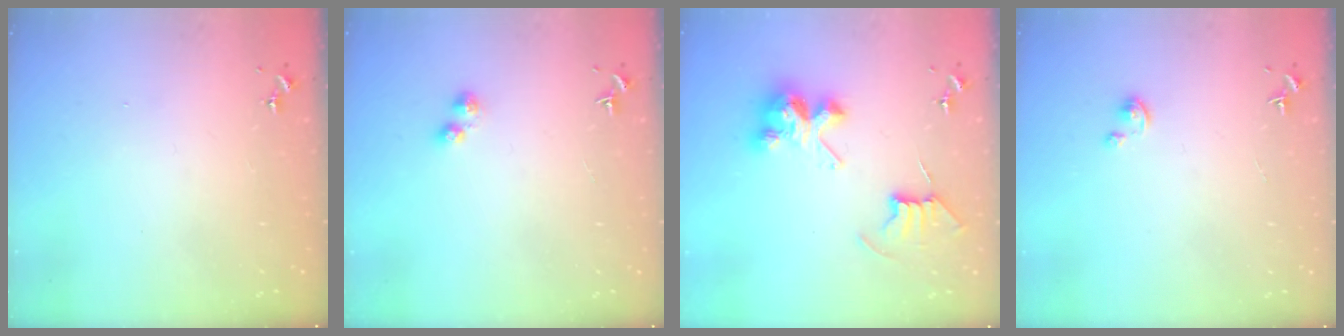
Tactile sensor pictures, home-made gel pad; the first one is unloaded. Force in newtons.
{"total": 3.9, "press": 3.9, "slide": 0.5}
{"total": 10.5, "press": 10.5, "slide": 0.5}
{"total": 2.7, "press": 2.7, "slide": 0.3}